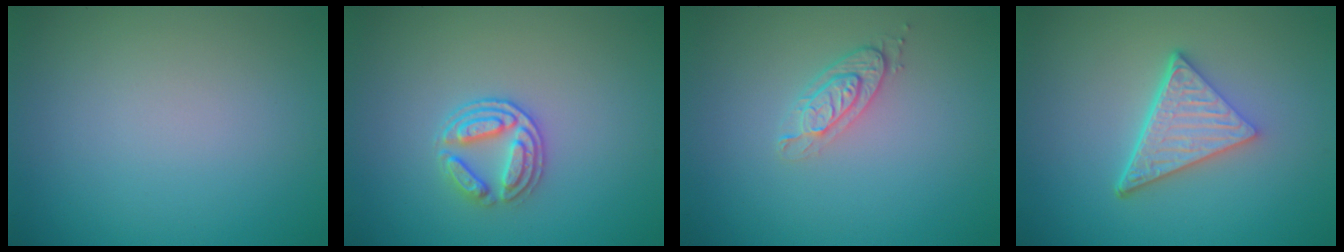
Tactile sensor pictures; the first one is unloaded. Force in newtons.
{"total": 3.0, "press": 2.7, "slide": 1.2}
{"total": 2.1, "press": 1.8, "slide": 1.1}
{"total": 5.1, "press": 3.6, "slide": 3.7}